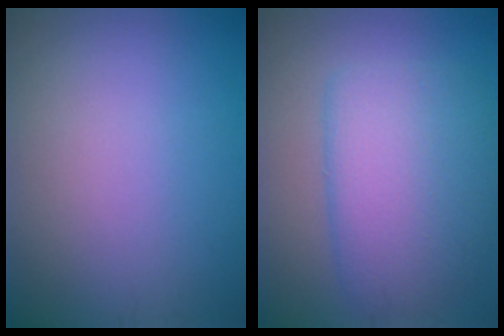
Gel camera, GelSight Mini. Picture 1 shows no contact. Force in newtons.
{"total": 6.6, "press": 6.6, "slide": 0.4}